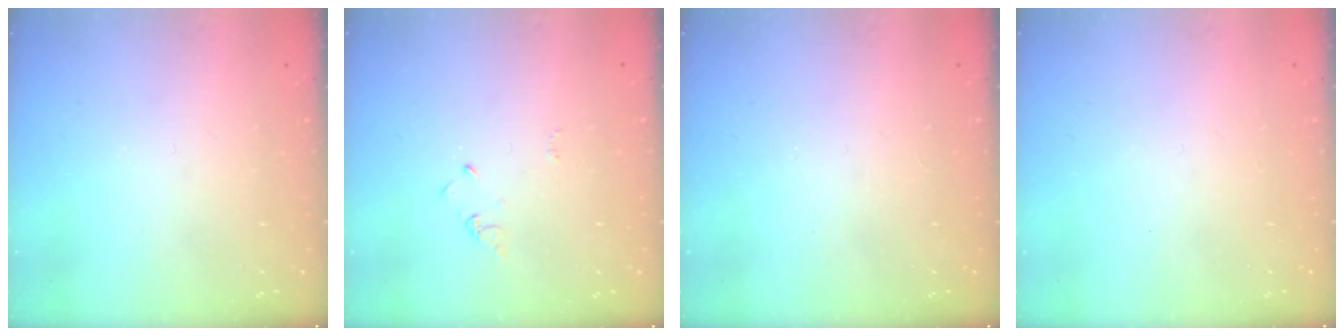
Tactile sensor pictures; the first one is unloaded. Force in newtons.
{"total": 2.9, "press": 2.9, "slide": 0.3}
{"total": 2.8, "press": 2.8, "slide": 0.4}
{"total": 1.6, "press": 1.6, "slide": 0.1}